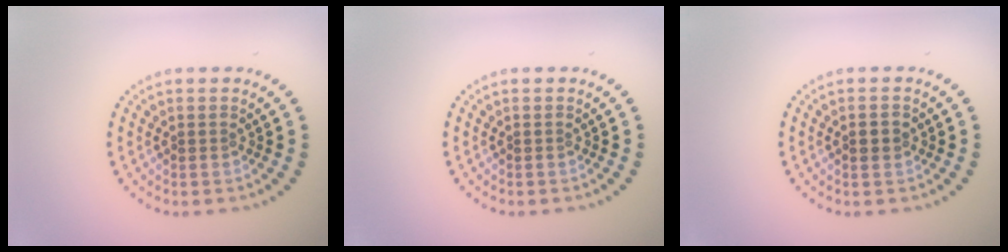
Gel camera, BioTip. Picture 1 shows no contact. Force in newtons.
{"total": 0.0}
{"total": 1.8, "press": 1.8, "slide": 0.1}